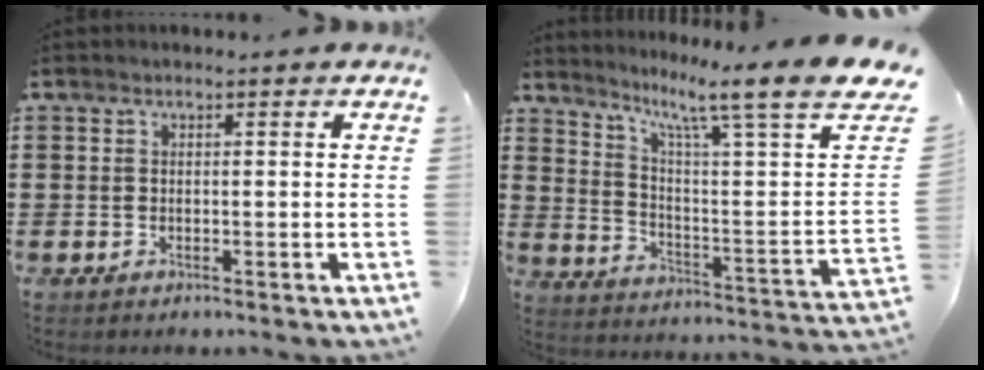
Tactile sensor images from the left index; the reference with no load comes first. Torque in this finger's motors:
{"motor_torque": [2.14, 0.00, 0.37, 0.06]}